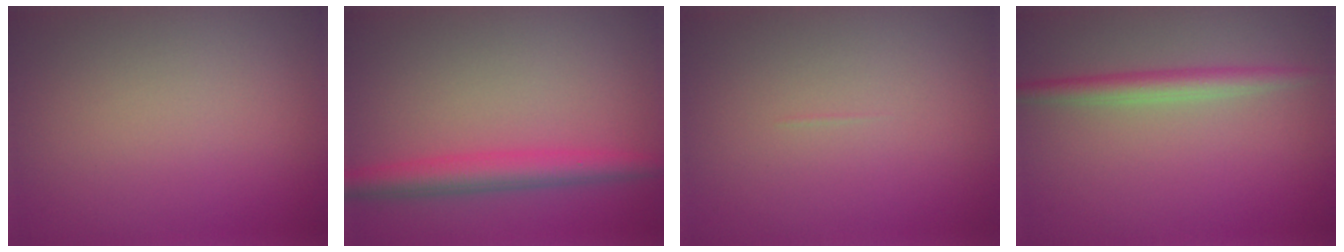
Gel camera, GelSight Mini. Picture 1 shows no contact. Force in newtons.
{"total": 3.6, "press": 3.5, "slide": 0.2}
{"total": 0.0}
{"total": 2.4, "press": 2.4, "slide": 0.1}